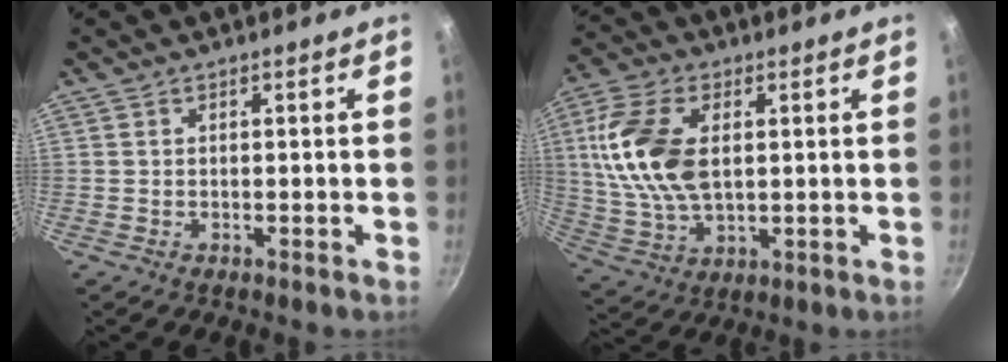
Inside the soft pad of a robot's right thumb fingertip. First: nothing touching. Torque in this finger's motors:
{"motor_torque": [-0.48, 1.37, 1.76, 0.36, 0.43]}